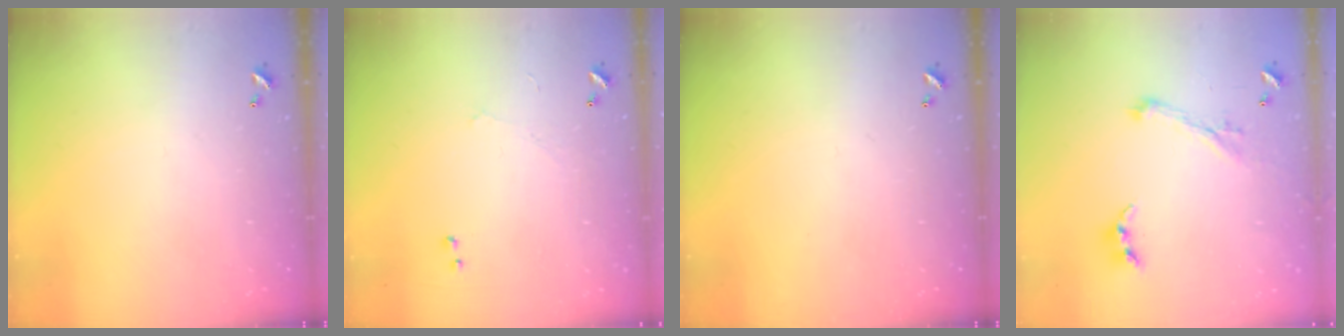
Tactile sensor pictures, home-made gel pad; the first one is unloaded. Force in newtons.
{"total": 1.0, "press": 0.9, "slide": 0.5}
{"total": 0.0}
{"total": 1.1, "press": 0.6, "slide": 0.9}